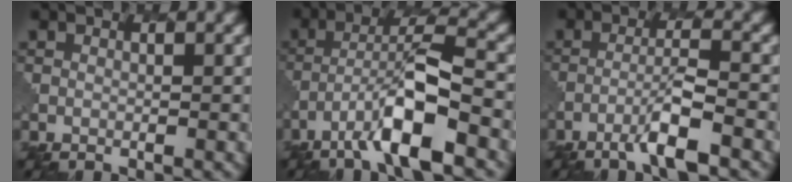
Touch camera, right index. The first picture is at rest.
{"total": 8.4, "force": [-4.5, 1.8, 6.9], "torque": [-0.116, 0.015, -0.082]}
{"total": 4.0, "force": [-2.4, 0.4, 3.1], "torque": [-0.056, 0.006, -0.050]}